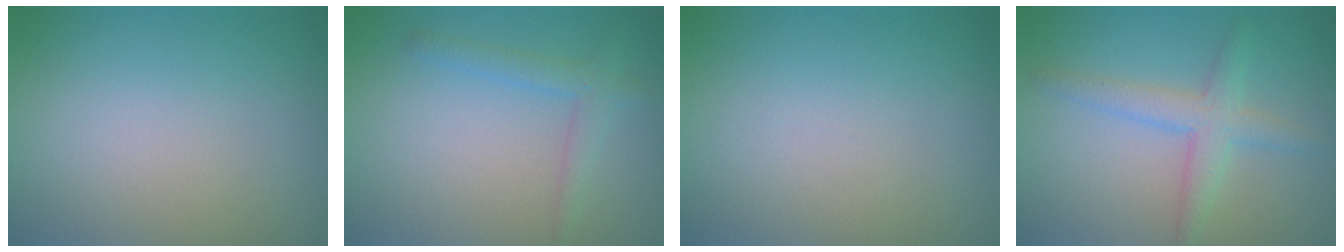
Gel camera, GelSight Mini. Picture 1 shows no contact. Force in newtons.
{"total": 2.2, "press": 2.2, "slide": 0.0}
{"total": 0.0}
{"total": 3.2, "press": 3.2, "slide": 0.2}